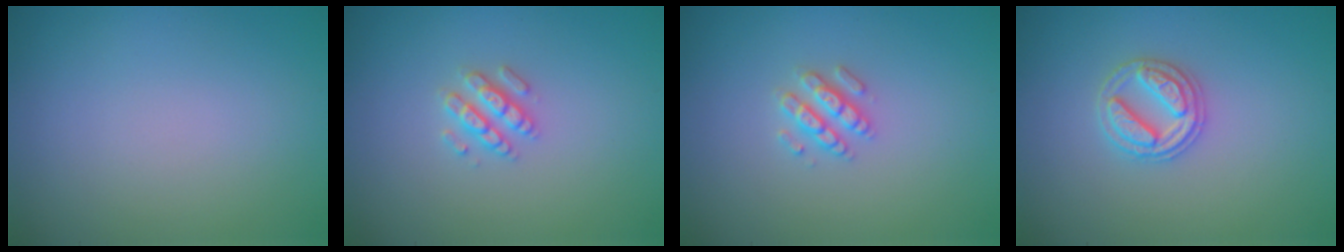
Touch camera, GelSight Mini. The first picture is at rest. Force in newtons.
{"total": 2.5, "press": 2.4, "slide": 0.5}
{"total": 2.5, "press": 2.4, "slide": 0.5}
{"total": 2.7, "press": 2.7, "slide": 0.3}